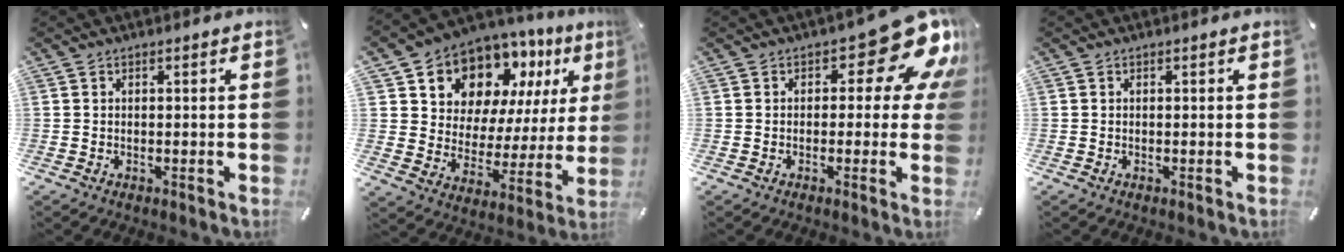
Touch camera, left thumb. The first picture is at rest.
{"total": 12.1, "force": [9.4, 7.3, 2.2], "torque": [-0.046, -0.097, 0.169]}
{"total": 14.4, "force": [6.8, 6.6, 10.9], "torque": [-0.133, -0.050, 0.114]}
{"total": 0.0}